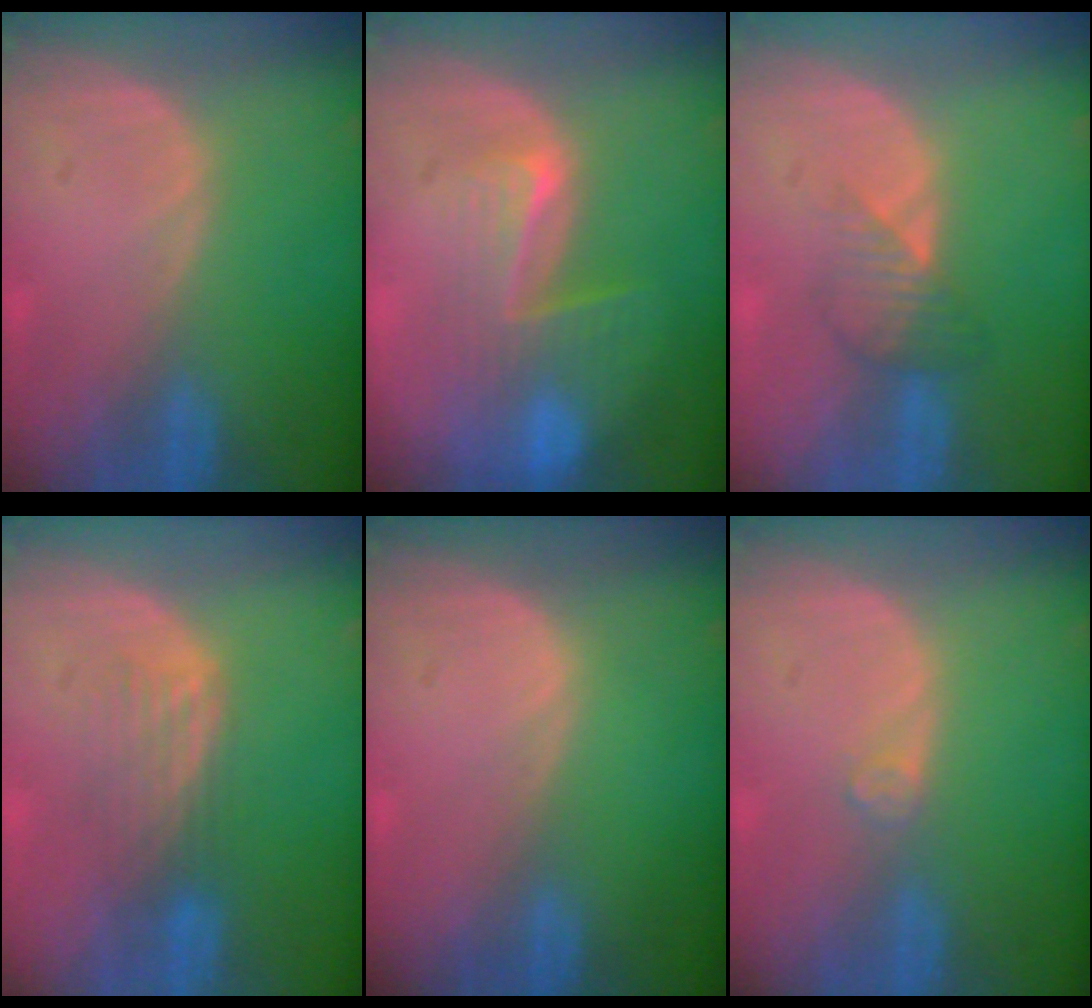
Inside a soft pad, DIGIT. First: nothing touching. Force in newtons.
{"total": 8.0, "press": 7.1, "slide": 3.7}
{"total": 3.3, "press": 3.1, "slide": 1.0}
{"total": 4.3, "press": 3.6, "slide": 2.4}
{"total": 0.0}
{"total": 1.2, "press": 1.2, "slide": 0.3}